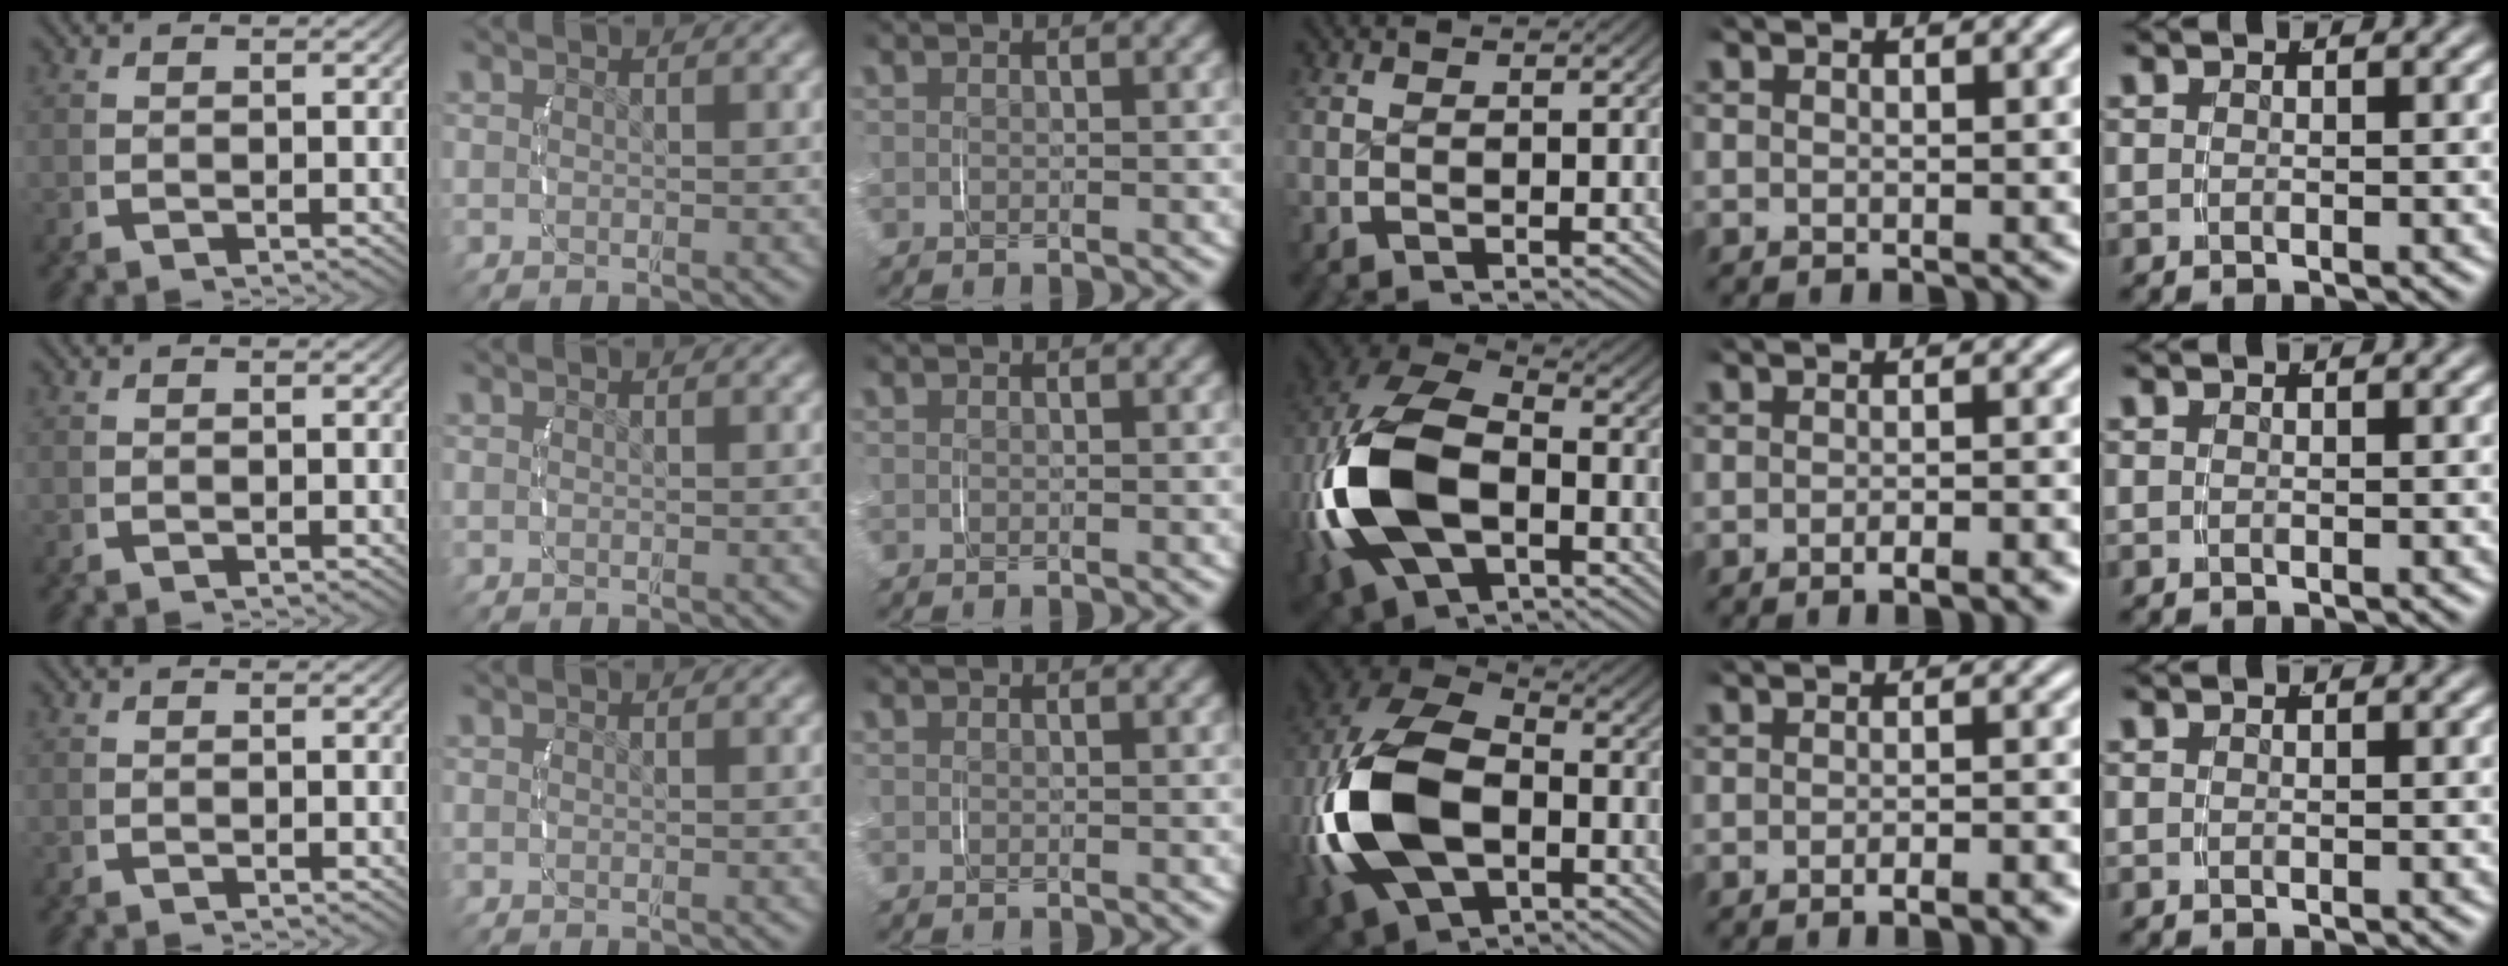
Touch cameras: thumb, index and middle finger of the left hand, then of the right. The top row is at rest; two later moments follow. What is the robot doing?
{"motion": "grasp_and_lifting", "object": "velcro strap"}